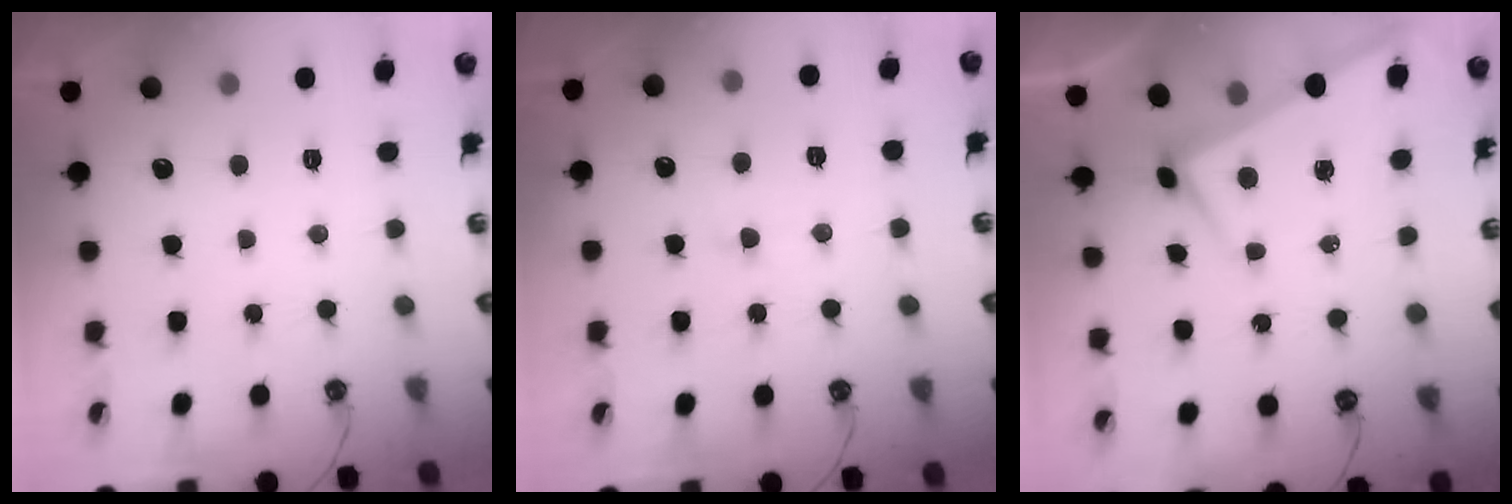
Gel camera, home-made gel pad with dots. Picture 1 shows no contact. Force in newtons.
{"total": 1.8, "press": 1.7, "slide": 0.6}
{"total": 3.1, "press": 3.1, "slide": 0.0}